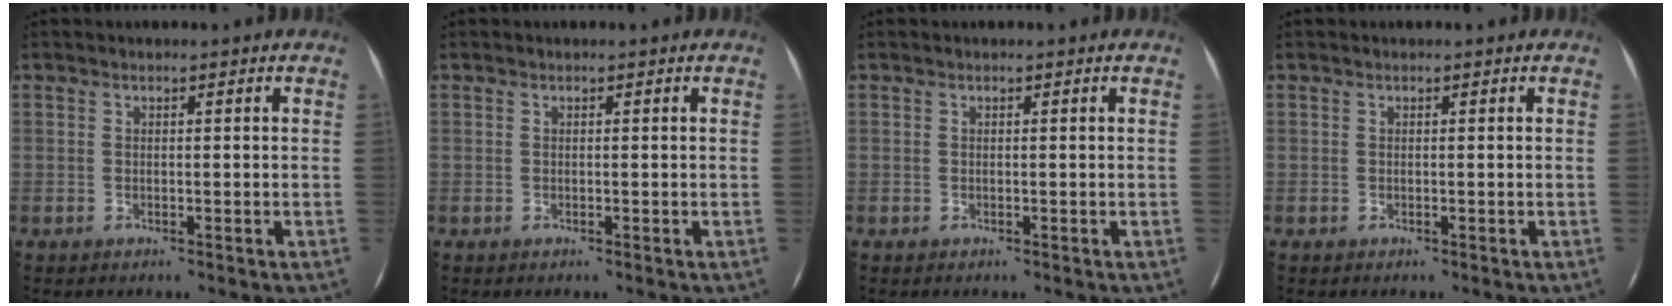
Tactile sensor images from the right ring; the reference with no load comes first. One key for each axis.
{"total": 0.0}
{"total": 0.0}
{"total": 0.0}